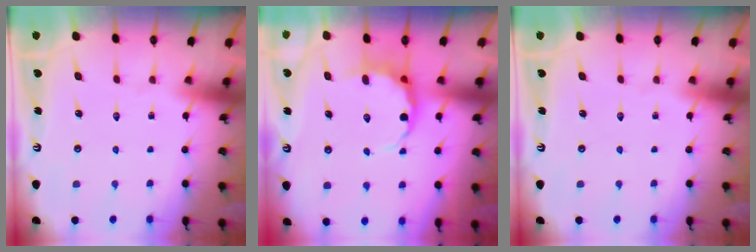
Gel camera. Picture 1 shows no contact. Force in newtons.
{"total": 6.2, "press": 5.8, "slide": 2.1}
{"total": 0.0}